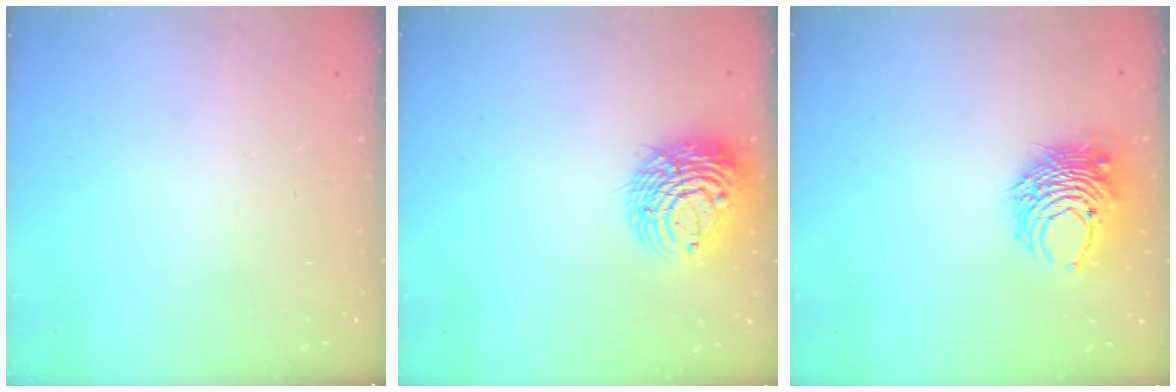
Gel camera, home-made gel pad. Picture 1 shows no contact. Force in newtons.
{"total": 13.9, "press": 13.8, "slide": 1.9}
{"total": 9.0, "press": 8.9, "slide": 0.9}